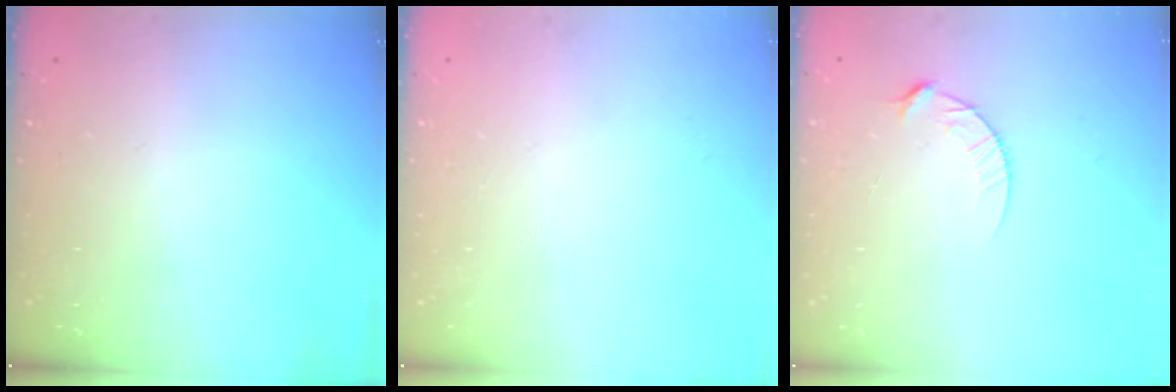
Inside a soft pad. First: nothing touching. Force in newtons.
{"total": 0.0}
{"total": 6.6, "press": 6.6, "slide": 0.7}